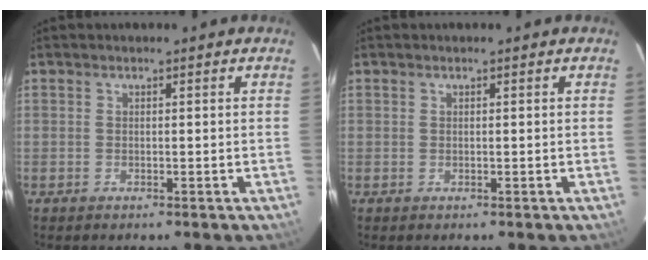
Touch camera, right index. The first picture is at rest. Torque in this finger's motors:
{"motor_torque": [0.00, 0.00, 0.00, 0.00]}